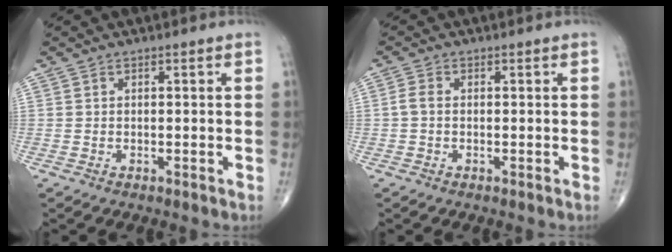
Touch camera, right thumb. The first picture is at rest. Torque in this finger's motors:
{"motor_torque": [-0.13, 0.06, 0.12, -0.01, 0.03]}